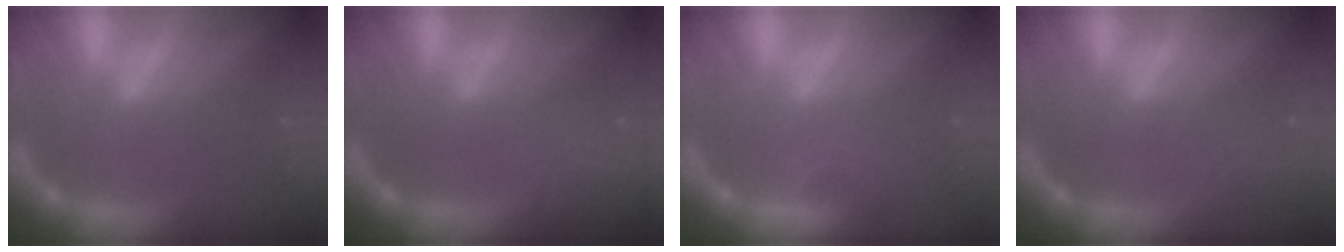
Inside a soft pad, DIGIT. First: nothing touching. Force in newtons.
{"total": 6.6}
{"total": 2.4}
{"total": 2.4}